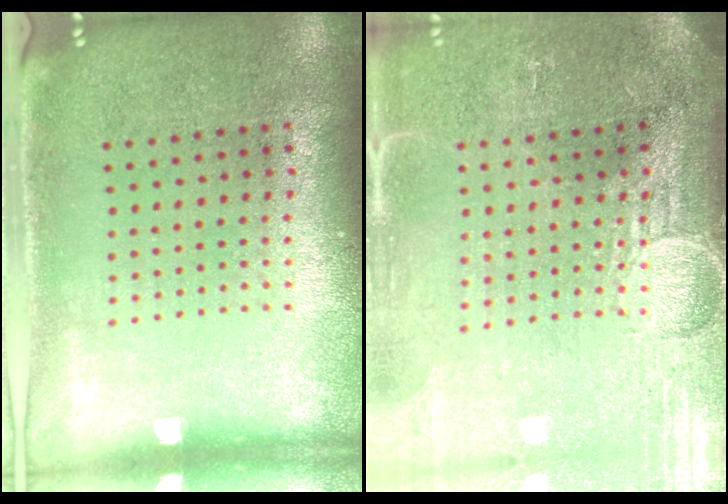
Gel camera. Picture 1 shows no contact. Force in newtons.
{"total": 3.9, "press": 3.5, "slide": 1.7}